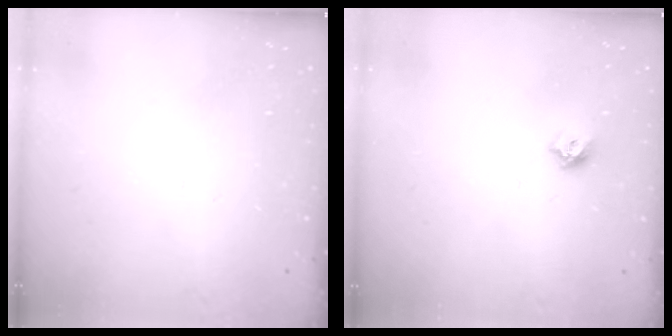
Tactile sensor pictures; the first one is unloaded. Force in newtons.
{"total": 5.4, "press": 5.3, "slide": 1.0}